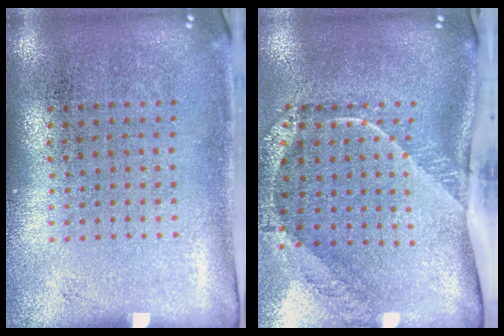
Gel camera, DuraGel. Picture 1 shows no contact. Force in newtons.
{"total": 2.7, "press": 1.8, "slide": 1.9}